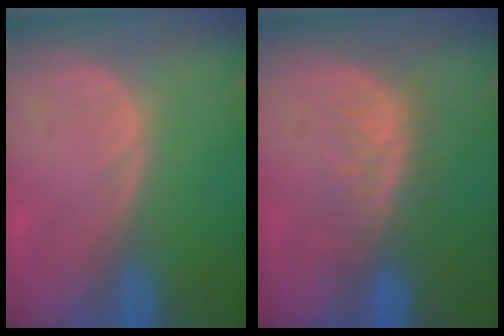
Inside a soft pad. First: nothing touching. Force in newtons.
{"total": 5.0, "press": 4.7, "slide": 1.6}